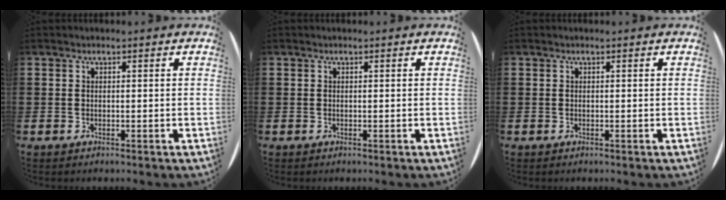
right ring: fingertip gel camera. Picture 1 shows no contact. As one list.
[{"total": 0.0}, {"total": 0.0}]